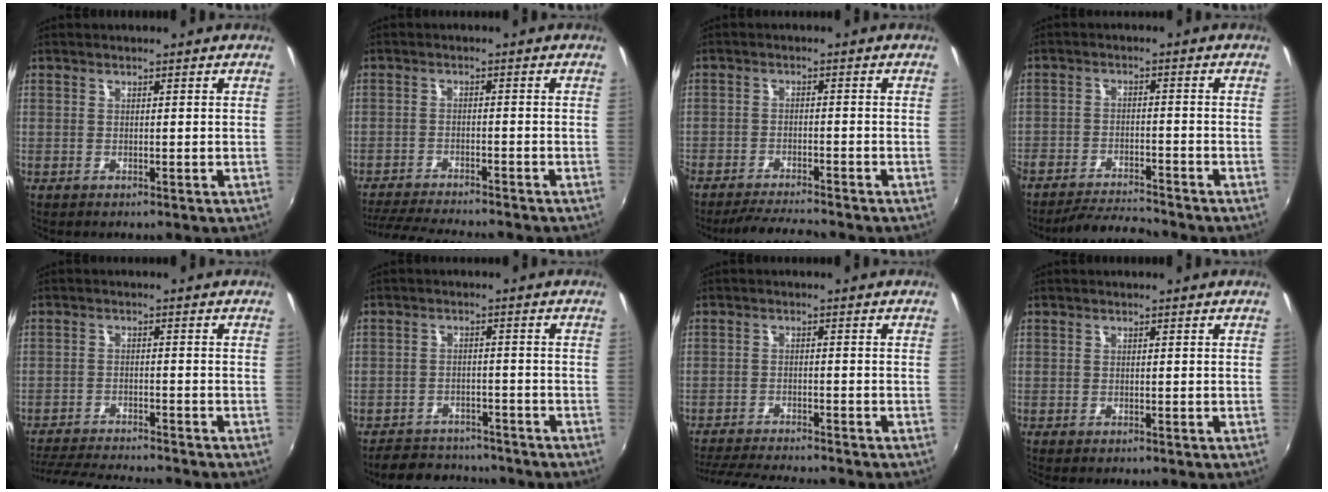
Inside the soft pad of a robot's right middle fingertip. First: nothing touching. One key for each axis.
{"total": 11.3, "fx": -10.4, "fy": 0.8, "fz": 4.4, "tx": -0.106, "ty": -0.020, "tz": -0.168}
{"total": 7.2, "fx": -6.7, "fy": 0.6, "fz": 2.6, "tx": -0.072, "ty": -0.006, "tz": -0.109}
{"total": 9.0, "fx": -8.5, "fy": 0.9, "fz": 2.9, "tx": -0.076, "ty": -0.004, "tz": -0.140}
{"total": 12.7, "fx": -11.7, "fy": 1.8, "fz": 4.7, "tx": -0.111, "ty": -0.017, "tz": -0.181}
{"total": 9.7, "fx": -8.6, "fy": 4.0, "fz": 2.3, "tx": -0.064, "ty": 0.015, "tz": -0.119}
{"total": 11.3, "fx": -10.4, "fy": 1.0, "fz": 4.4, "tx": -0.106, "ty": -0.021, "tz": -0.166}
{"total": 0.7, "fx": -0.6, "fy": 0.2, "fz": 0.3, "tx": -0.008, "ty": -0.004, "tz": -0.012}